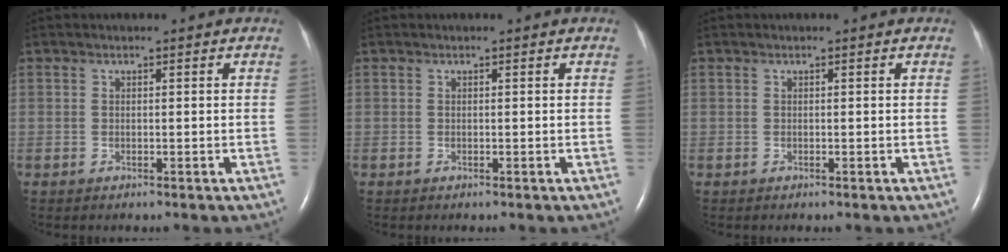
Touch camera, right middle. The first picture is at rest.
{"total": 0.0}
{"total": 0.0}